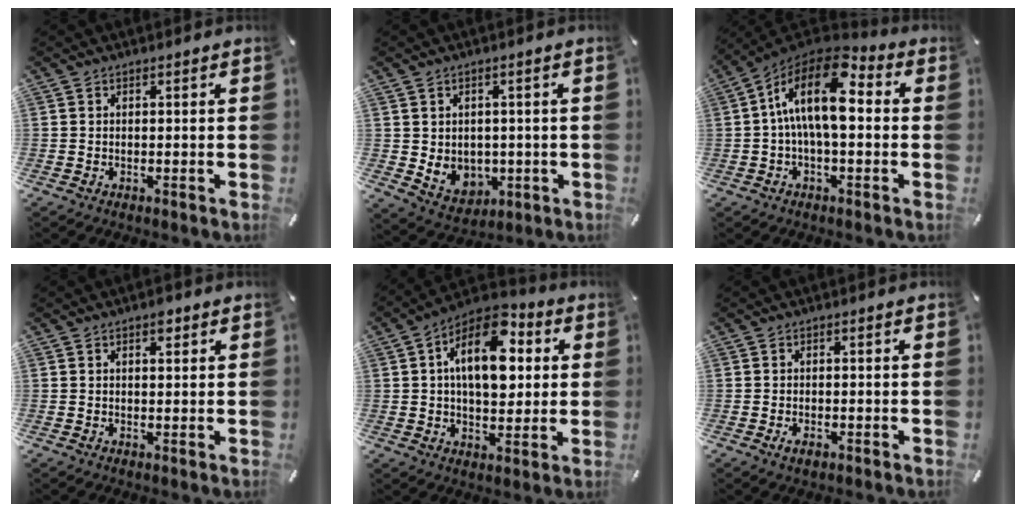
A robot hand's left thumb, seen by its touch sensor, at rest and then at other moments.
{"total": 5.8, "force": [0.8, 5.5, 1.6], "torque": [-0.022, -0.013, 0.019]}
{"total": 16.4, "force": [2.4, 8.0, 14.1], "torque": [-0.251, -0.009, 0.040]}
{"total": 2.2, "force": [1.1, 1.3, 1.4], "torque": [-0.014, -0.002, 0.015]}
{"total": 16.2, "force": [4.4, 9.4, 12.4], "torque": [-0.209, -0.014, 0.073]}
{"total": 1.9, "force": [-0.9, 1.0, 1.4], "torque": [-0.031, -0.001, -0.018]}